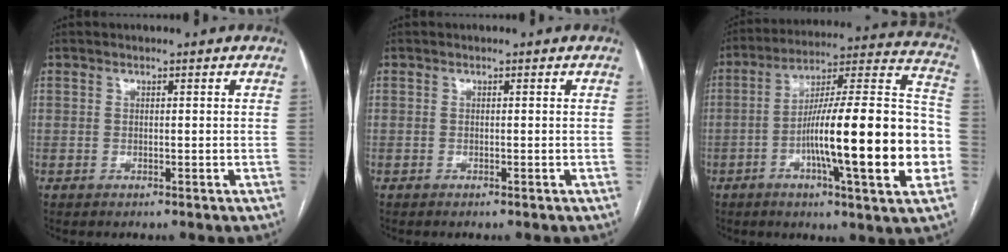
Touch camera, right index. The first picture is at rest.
{"total": 0.0}
{"total": 23.9, "force": [-5.6, 2.1, 23.2], "torque": [-0.312, 0.012, -0.089]}